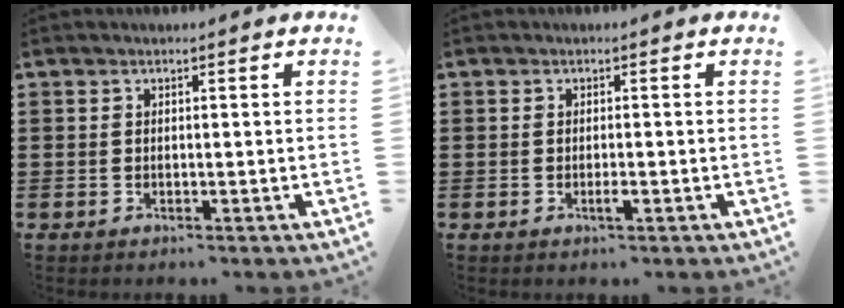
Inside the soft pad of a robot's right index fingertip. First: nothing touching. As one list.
[{"total": 1.4, "force": [-0.6, 0.1, 1.2], "torque": [-0.030, -0.006, -0.013]}]